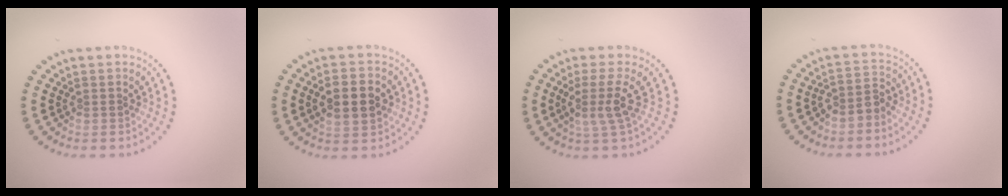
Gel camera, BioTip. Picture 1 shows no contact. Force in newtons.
{"total": 4.5, "press": 4.5, "slide": 0.3}
{"total": 2.9, "press": 2.2, "slide": 1.8}
{"total": 2.1, "press": 1.7, "slide": 1.2}